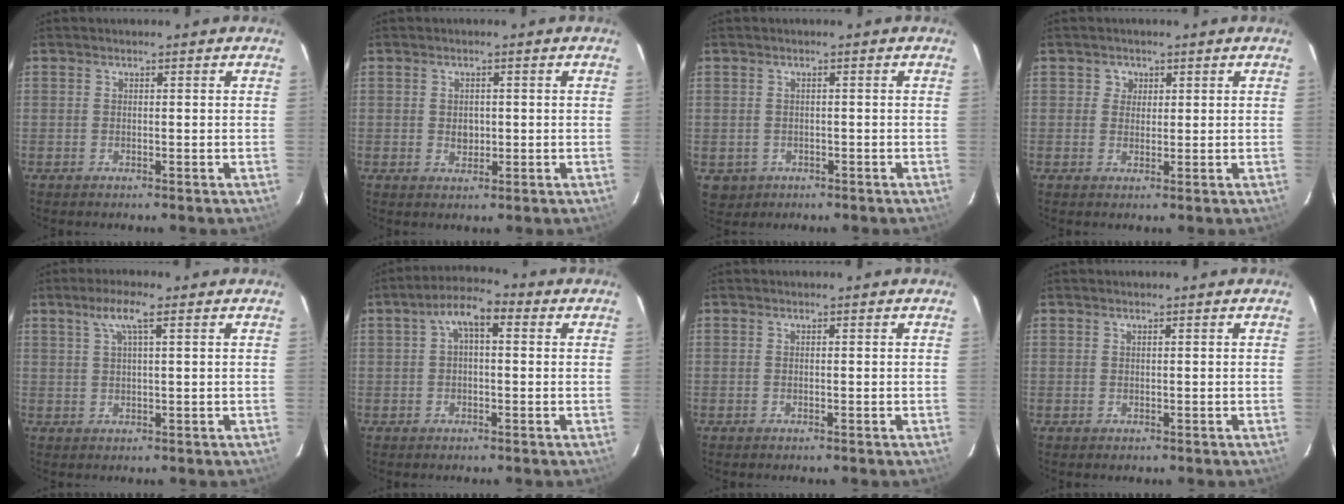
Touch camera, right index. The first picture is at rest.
{"total": 2.4, "force": [-0.1, 2.0, 1.3], "torque": [-0.020, 0.002, 0.000]}
{"total": 3.5, "force": [-0.8, 3.3, 0.8], "torque": [-0.022, -0.002, -0.002]}
{"total": 2.2, "force": [0.7, 2.1, 0.0], "torque": [0.009, 0.012, 0.009]}
{"total": 4.3, "force": [2.2, 0.4, 3.7], "torque": [-0.071, 0.009, 0.040]}
{"total": 6.1, "force": [1.4, 2.9, 5.2], "torque": [-0.096, 0.026, 0.024]}
{"total": 0.0}
{"total": 0.6, "force": [0.1, 0.6, -0.1], "torque": [0.006, 0.004, 0.002]}